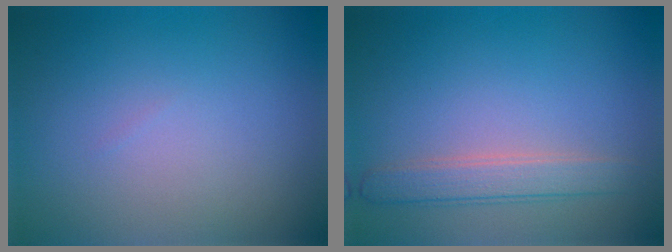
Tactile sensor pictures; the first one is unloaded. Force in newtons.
{"total": 2.6, "press": 2.6, "slide": 0.1}